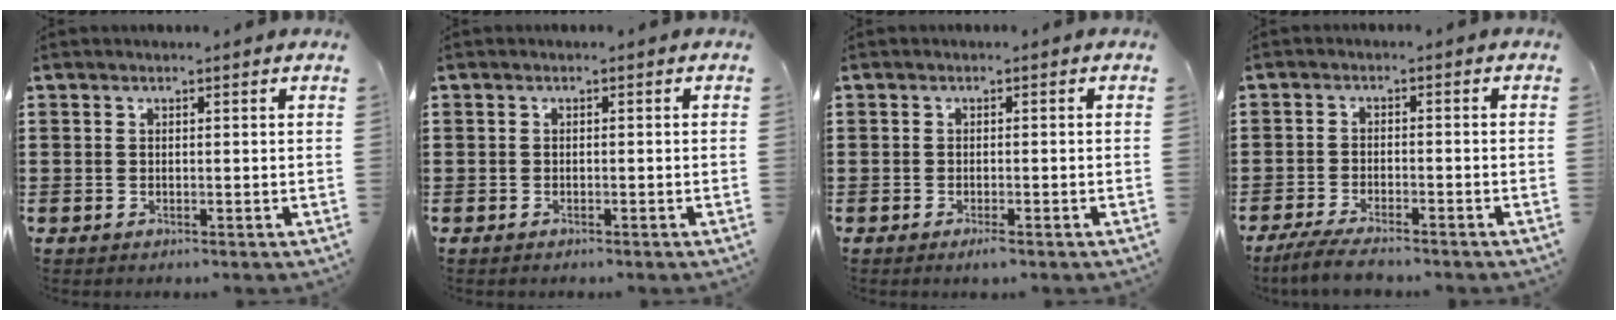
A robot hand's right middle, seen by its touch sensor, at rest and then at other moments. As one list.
[{"total": 0.6, "force": [-0.5, 0.3, 0.0], "torque": [0.000, 0.003, -0.012]}, {"total": 1.0, "force": [-0.6, 0.1, 0.8], "torque": [-0.016, -0.004, -0.011]}, {"total": 3.8, "force": [-3.3, 0.3, 1.9], "torque": [-0.044, -0.008, -0.066]}]